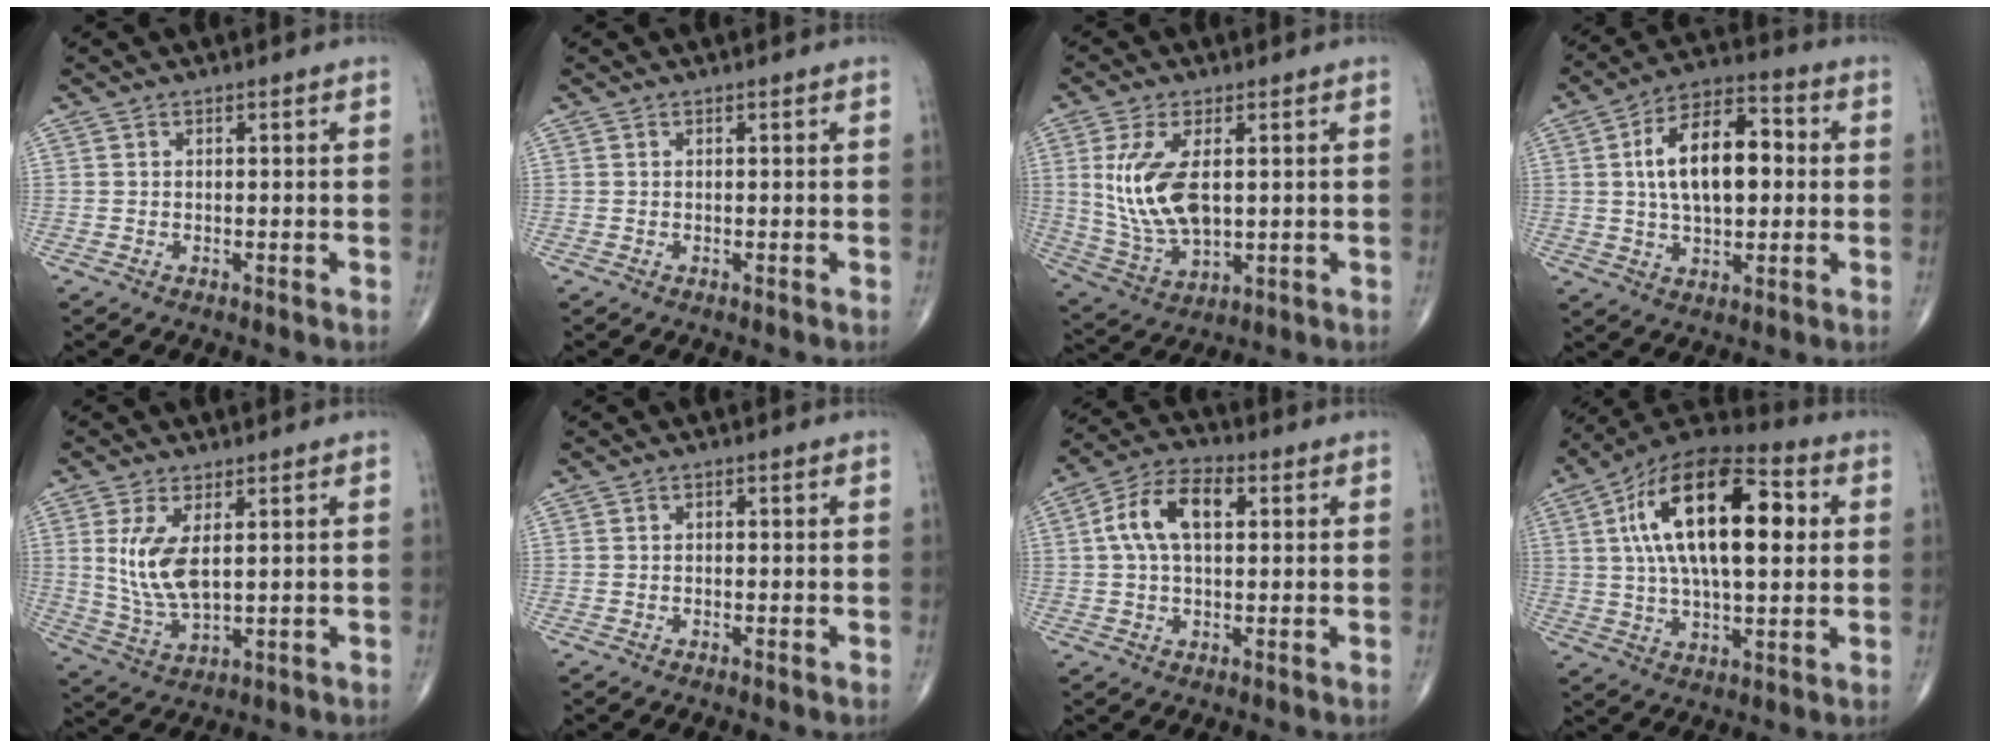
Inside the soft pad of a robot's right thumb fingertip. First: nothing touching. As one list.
[{"total": 0.0}, {"total": 13.0, "force": [1.9, 6.6, 11.1], "torque": [-0.227, -0.012, 0.049]}, {"total": 15.7, "force": [1.7, 8.4, 13.2], "torque": [-0.208, 0.021, 0.022]}, {"total": 9.2, "force": [2.0, 4.1, 7.9], "torque": [-0.163, -0.016, 0.052]}, {"total": 0.5, "force": [-0.1, 0.4, 0.3], "torque": [-0.002, 0.002, -0.006]}, {"total": 10.2, "force": [2.1, 5.6, 8.3], "torque": [-0.157, 0.026, 0.032]}, {"total": 23.7, "force": [4.9, 10.8, 20.5], "torque": [-0.346, 0.016, 0.070]}]